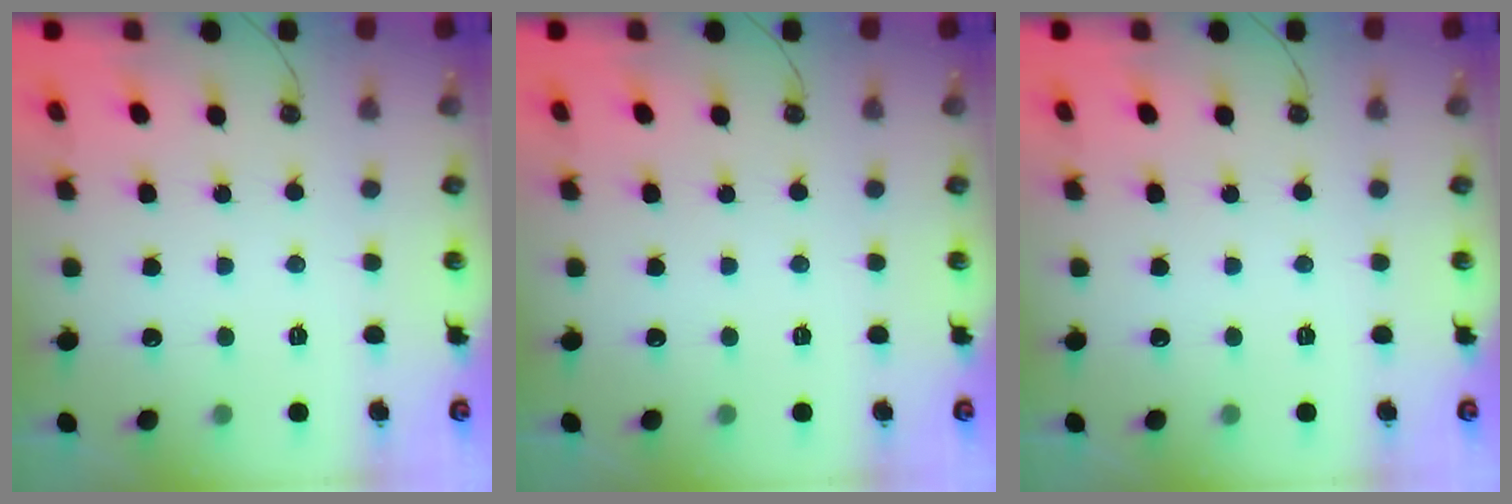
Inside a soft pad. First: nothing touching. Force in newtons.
{"total": 0.0}
{"total": 0.0}